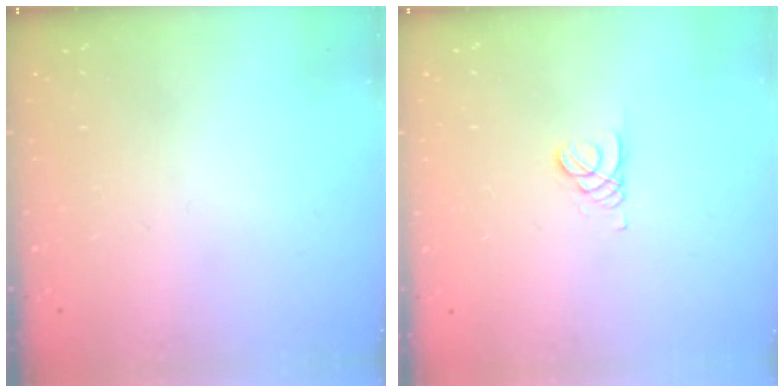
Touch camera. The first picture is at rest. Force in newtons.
{"total": 0.7, "press": 0.7, "slide": 0.1}